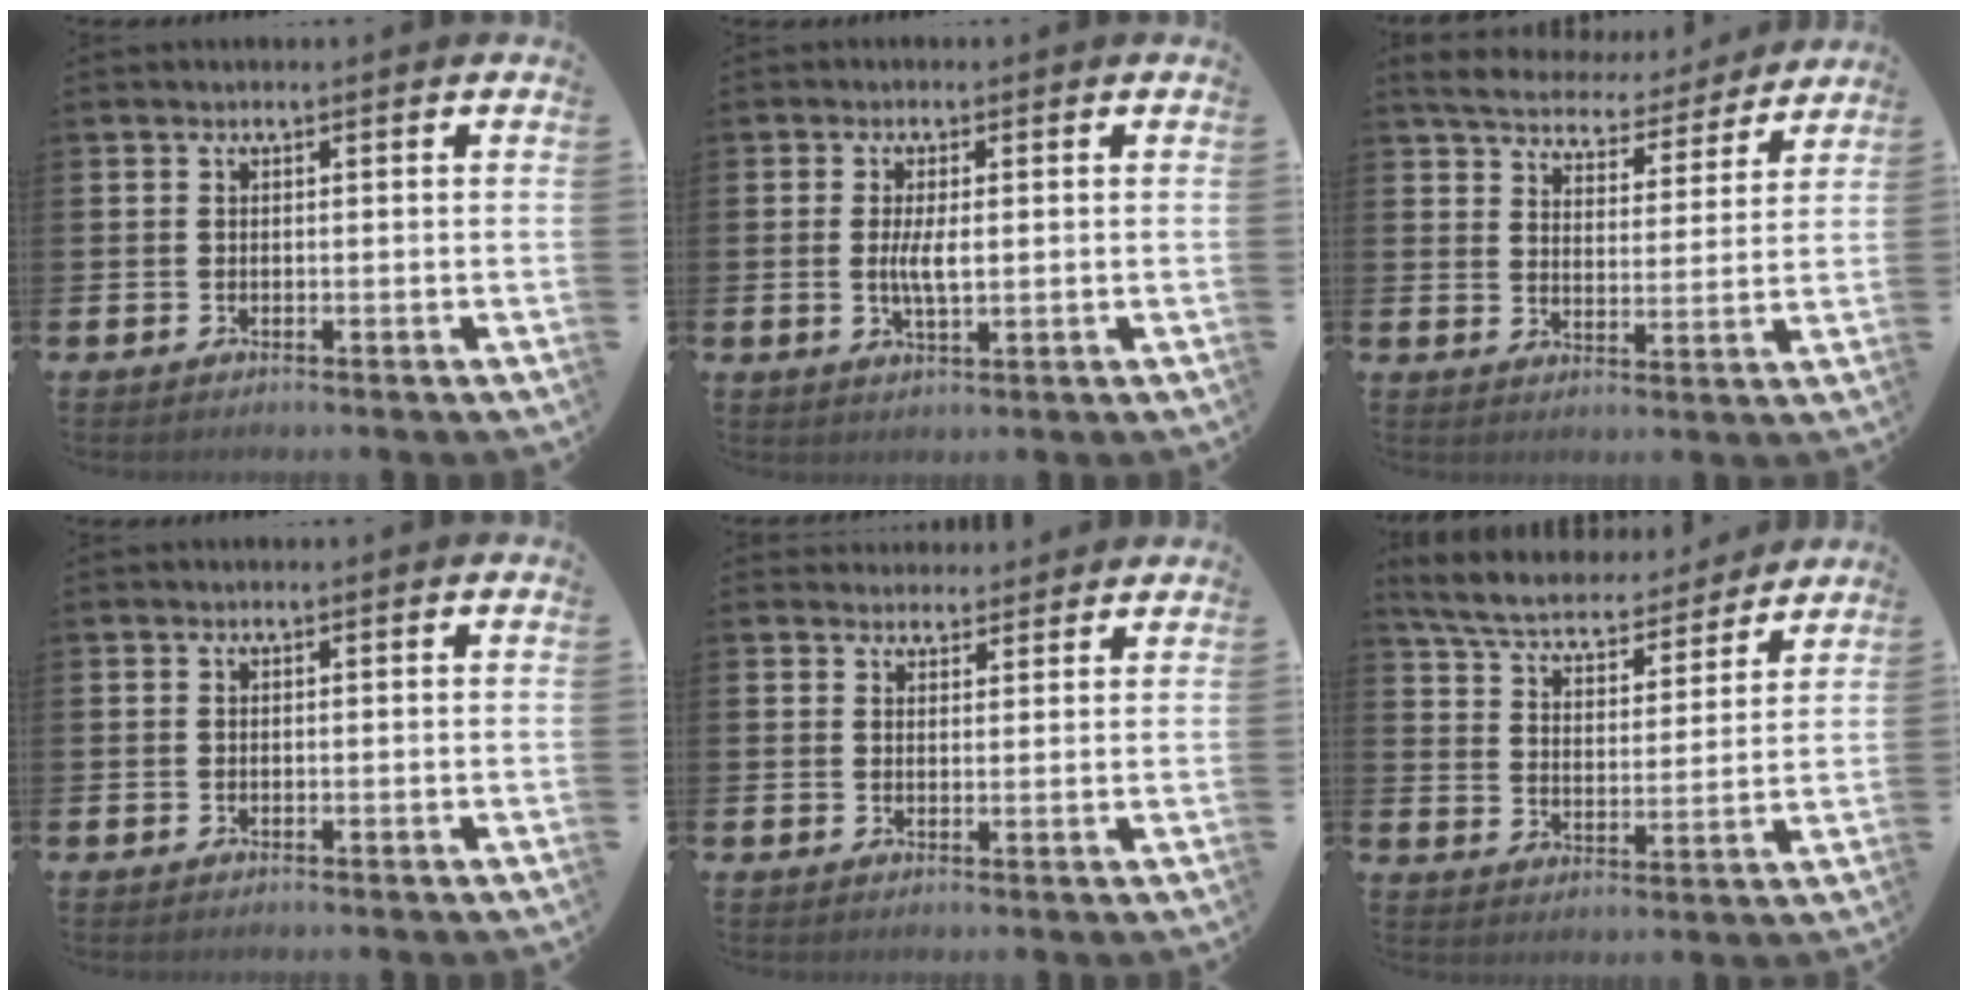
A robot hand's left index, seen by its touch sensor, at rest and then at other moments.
{"total": 3.5, "force": [0.2, 1.2, 3.3], "torque": [-0.054, -0.002, 0.001]}
{"total": 5.8, "force": [5.5, 1.3, 0.8], "torque": [-0.042, -0.042, 0.093]}
{"total": 0.0}
{"total": 2.7, "force": [2.5, 0.8, -0.3], "torque": [0.007, -0.014, 0.046]}
{"total": 6.1, "force": [5.7, 1.4, 1.8], "torque": [-0.071, -0.045, 0.096]}